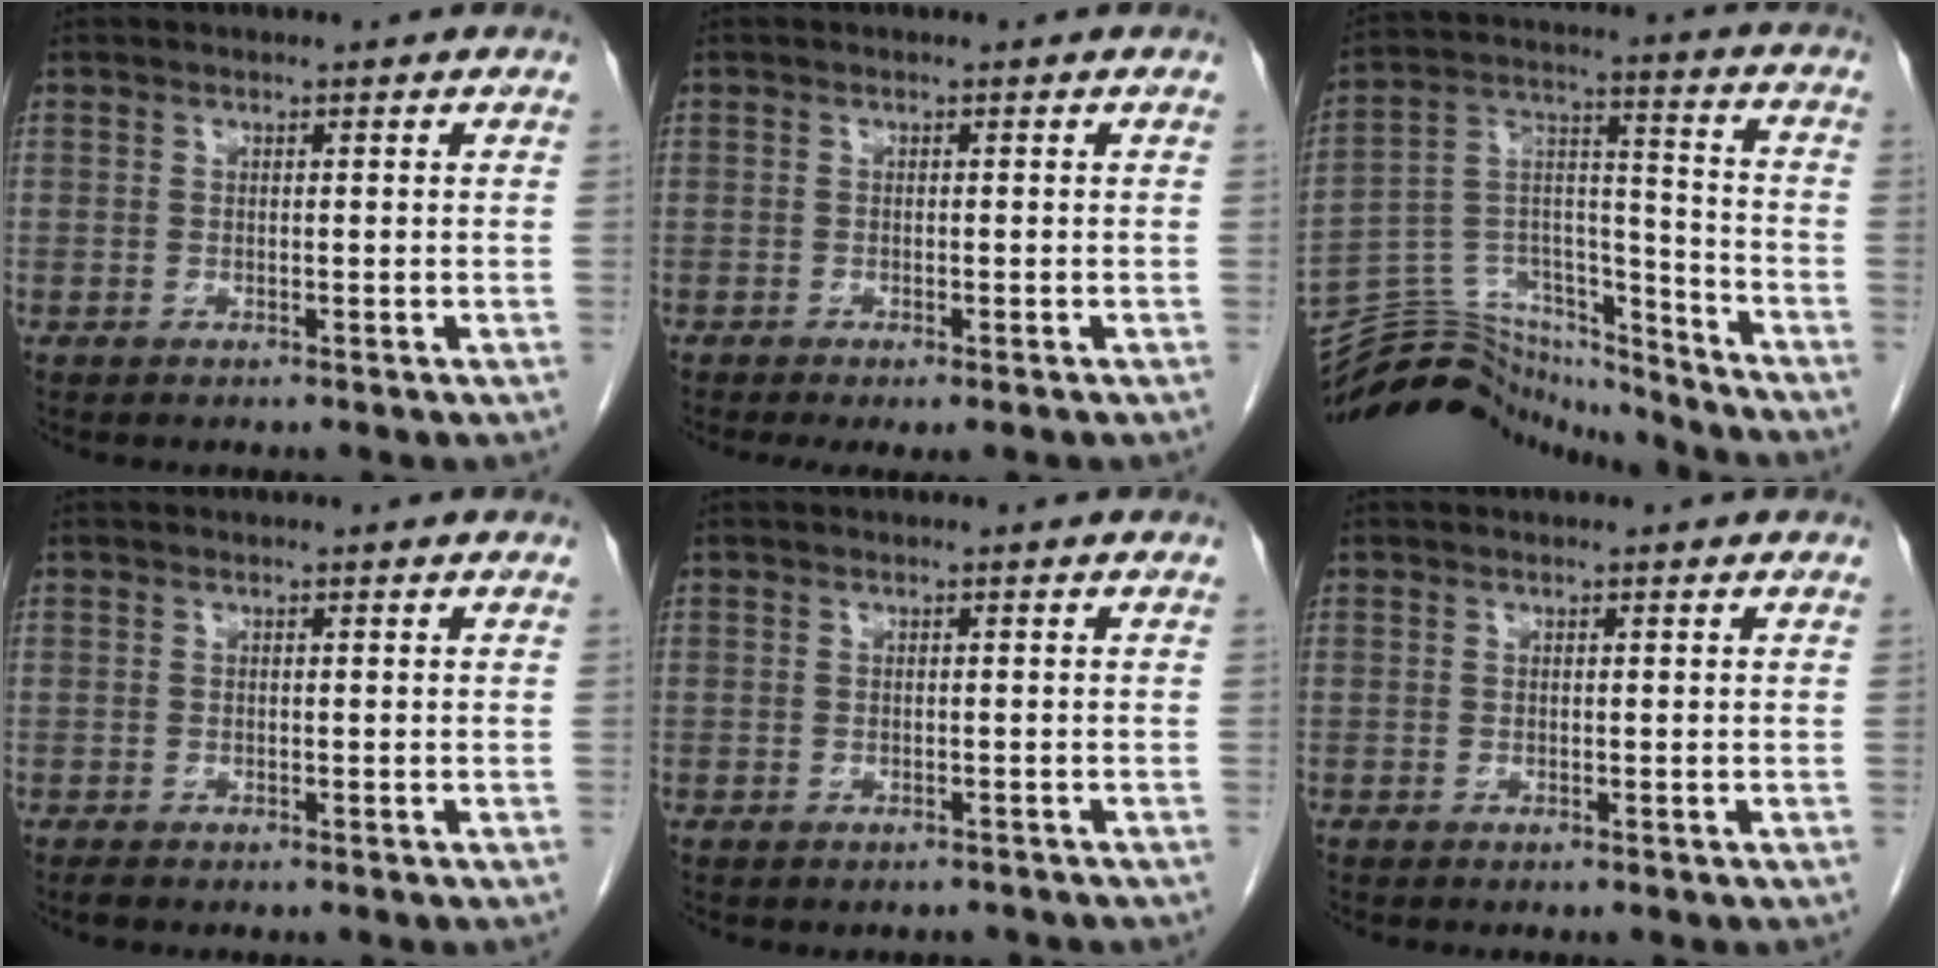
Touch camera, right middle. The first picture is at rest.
{"total": 4.7, "force": [-3.7, 0.8, 2.7], "torque": [-0.029, -0.012, -0.051]}
{"total": 19.2, "force": [-18.6, 3.8, 2.9], "torque": [-0.059, 0.049, -0.301]}
{"total": 0.8, "force": [-0.7, 0.3, 0.4], "torque": [-0.013, -0.003, -0.011]}
{"total": 2.1, "force": [-1.9, 0.7, 0.6], "torque": [-0.015, -0.002, -0.023]}
{"total": 0.0}